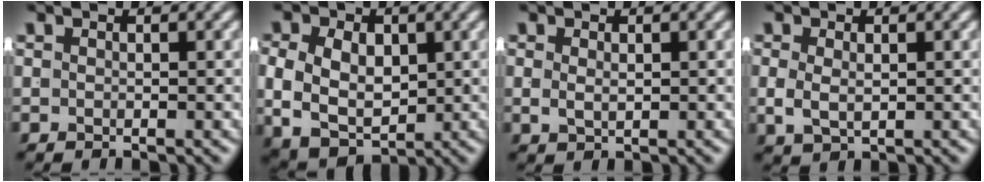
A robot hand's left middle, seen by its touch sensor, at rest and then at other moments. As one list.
[{"total": 10.3, "force": [-0.6, 8.5, 5.6], "torque": [-0.110, -0.020, -0.011]}, {"total": 0.8, "force": [0.4, 0.3, 0.7], "torque": [-0.011, -0.001, 0.014]}, {"total": 2.0, "force": [0.1, 1.3, 1.5], "torque": [-0.038, -0.008, 0.014]}]